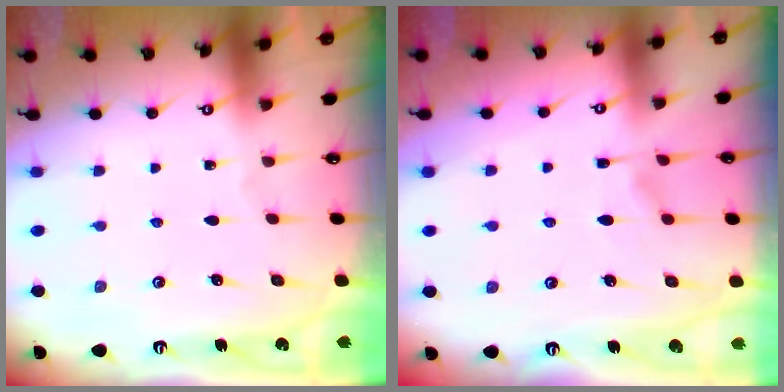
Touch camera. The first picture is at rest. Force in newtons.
{"total": 1.4, "press": 0.2, "slide": 1.4}